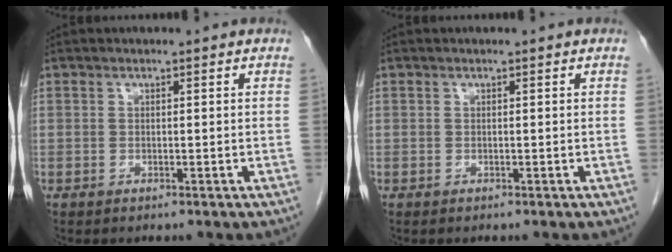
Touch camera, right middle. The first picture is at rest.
{"total": 0.0}